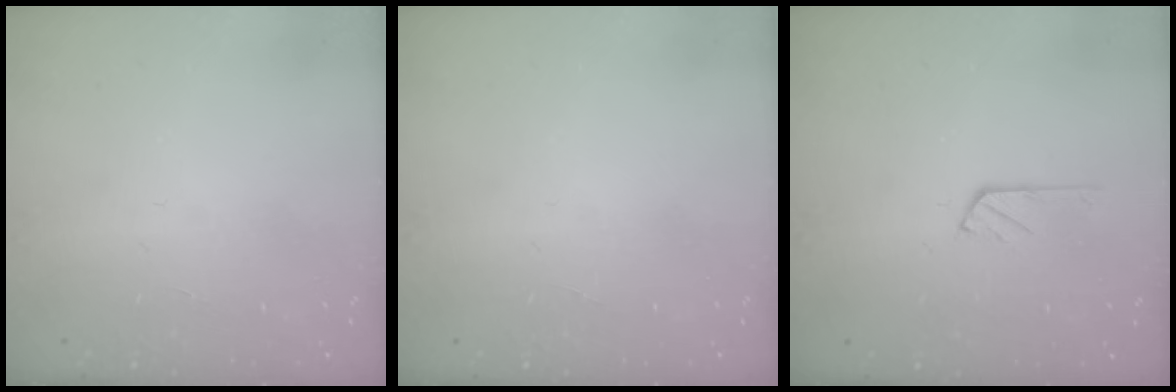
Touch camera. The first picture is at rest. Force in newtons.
{"total": 0.0}
{"total": 2.9, "press": 2.9, "slide": 0.5}